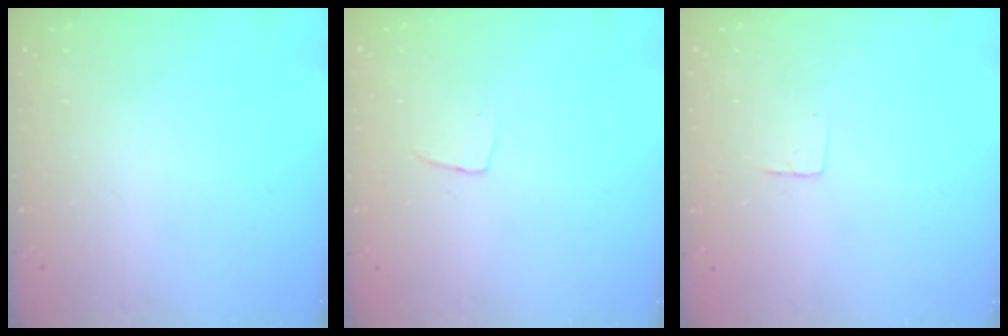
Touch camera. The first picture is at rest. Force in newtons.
{"total": 4.5, "press": 4.4, "slide": 0.3}
{"total": 2.9, "press": 2.9, "slide": 0.2}